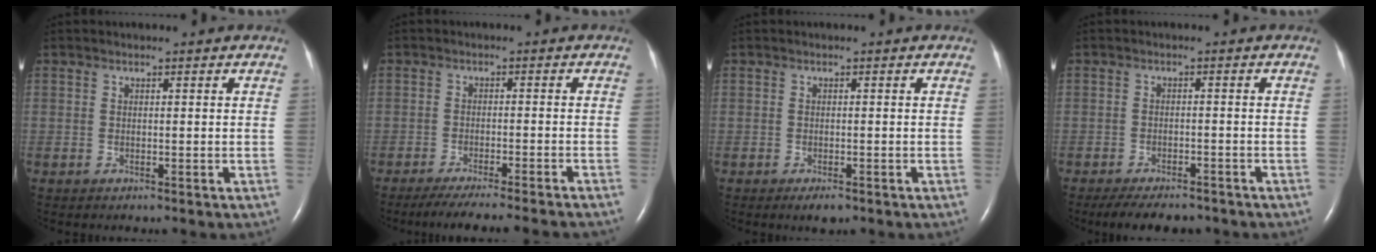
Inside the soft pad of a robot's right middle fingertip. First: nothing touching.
{"total": 12.5, "force": [-11.1, -0.5, 5.6], "torque": [-0.061, -0.028, -0.153]}
{"total": 1.9, "force": [-1.2, 0.6, 1.3], "torque": [-0.022, -0.003, -0.014]}
{"total": 8.2, "force": [-7.1, 2.6, 3.4], "torque": [-0.049, -0.009, -0.099]}